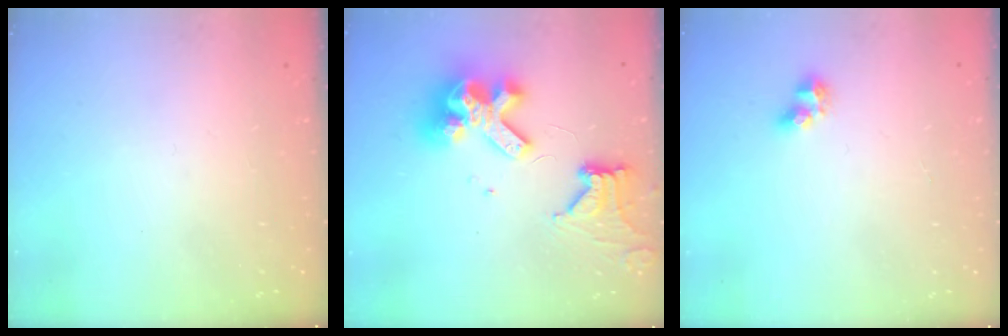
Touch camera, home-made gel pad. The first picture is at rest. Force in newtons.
{"total": 16.1, "press": 16.0, "slide": 2.0}
{"total": 5.0, "press": 4.9, "slide": 0.6}